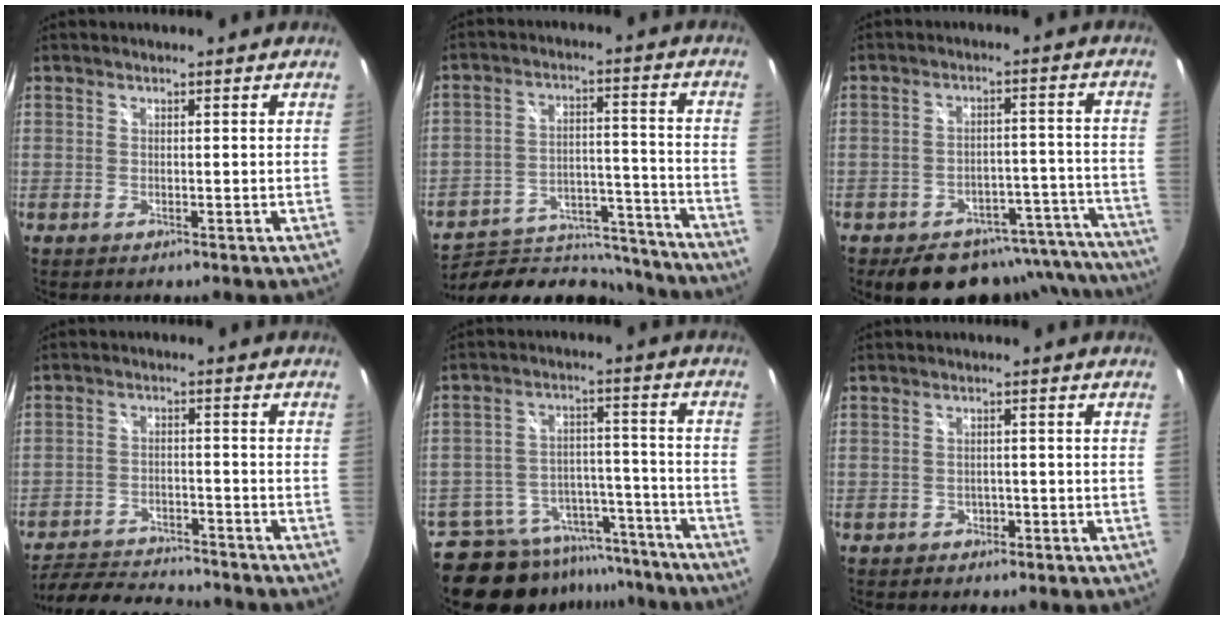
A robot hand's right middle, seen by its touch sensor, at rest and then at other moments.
{"total": 19.2, "force": [-17.4, 6.9, 4.4], "torque": [-0.078, 0.041, -0.229]}
{"total": 18.9, "force": [-16.4, 7.8, 5.5], "torque": [-0.081, 0.042, -0.189]}
{"total": 12.7, "force": [-11.5, 3.2, 4.3], "torque": [-0.108, 0.002, -0.179]}
{"total": 18.6, "force": [-15.4, 9.1, 5.2], "torque": [-0.116, 0.035, -0.201]}
{"total": 2.2, "force": [-1.2, 1.8, 0.3], "torque": [-0.010, 0.002, -0.013]}